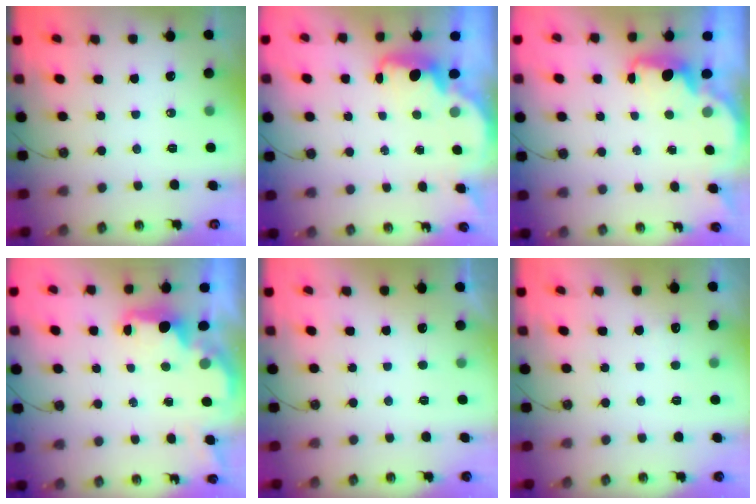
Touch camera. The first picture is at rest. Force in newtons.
{"total": 2.3, "press": 2.2, "slide": 0.6}
{"total": 1.7, "press": 1.6, "slide": 0.7}
{"total": 1.8, "press": 1.7, "slide": 0.6}
{"total": 0.7, "press": 0.4, "slide": 0.6}
{"total": 3.0, "press": 2.8, "slide": 1.0}